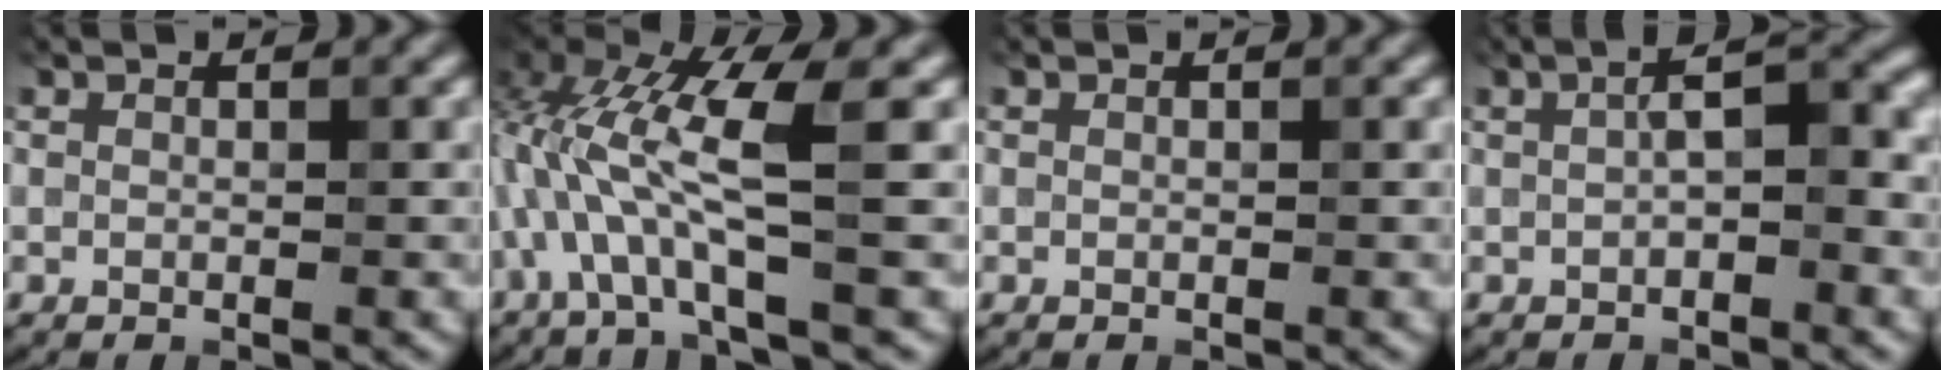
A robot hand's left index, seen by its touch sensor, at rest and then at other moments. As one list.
[{"total": 7.5, "force": [-0.4, 2.1, 7.2], "torque": [-0.165, 0.019, -0.009]}, {"total": 0.0}, {"total": 3.2, "force": [-0.3, 1.0, 3.0], "torque": [-0.056, 0.015, -0.008]}]